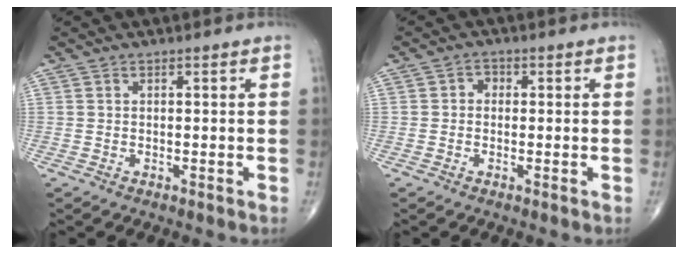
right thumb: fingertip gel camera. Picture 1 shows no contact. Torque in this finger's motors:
{"motor_torque": [0.52, 0.58, 0.33, 0.22, -0.01]}